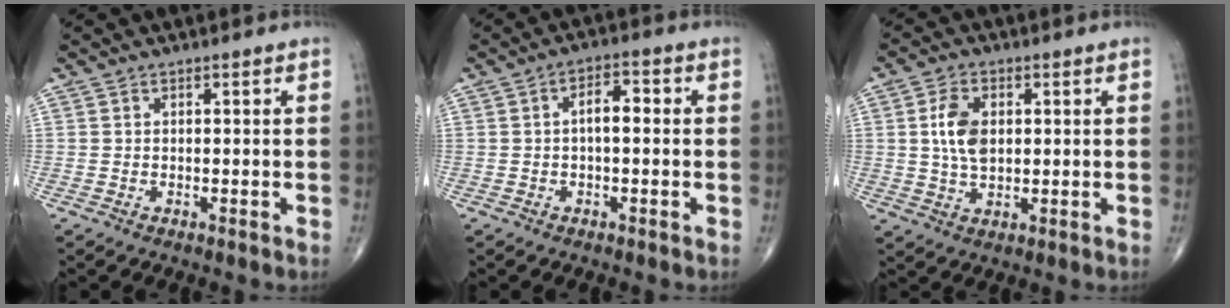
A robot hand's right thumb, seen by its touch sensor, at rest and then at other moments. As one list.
[{"total": 4.5, "force": [0.1, 2.1, 4.0], "torque": [-0.061, 0.017, -0.005]}, {"total": 6.9, "force": [1.0, 4.2, 5.4], "torque": [-0.099, -0.003, 0.019]}]